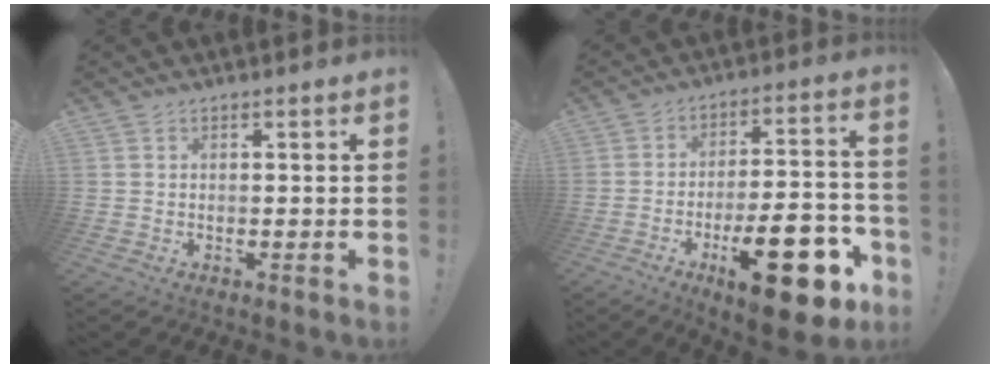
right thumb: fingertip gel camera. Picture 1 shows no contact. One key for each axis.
{"total": 22.6, "fx": -10.1, "fy": 8.4, "fz": 18.4, "tx": -0.249, "ty": 0.063, "tz": -0.145}